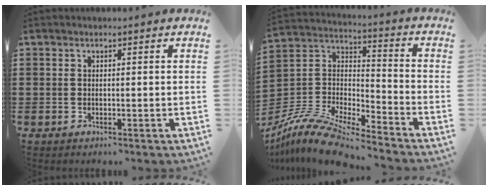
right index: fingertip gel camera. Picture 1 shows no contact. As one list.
[{"total": 10.9, "force": [-10.0, 1.8, 4.0], "torque": [-0.092, 0.021, -0.204]}]